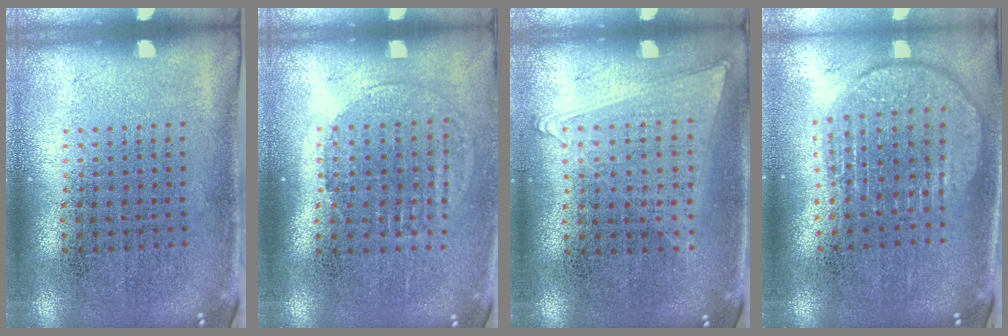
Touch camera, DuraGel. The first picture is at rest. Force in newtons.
{"total": 1.4, "press": 1.1, "slide": 0.7}
{"total": 1.0, "press": 0.9, "slide": 0.4}
{"total": 1.8, "press": 1.6, "slide": 1.0}